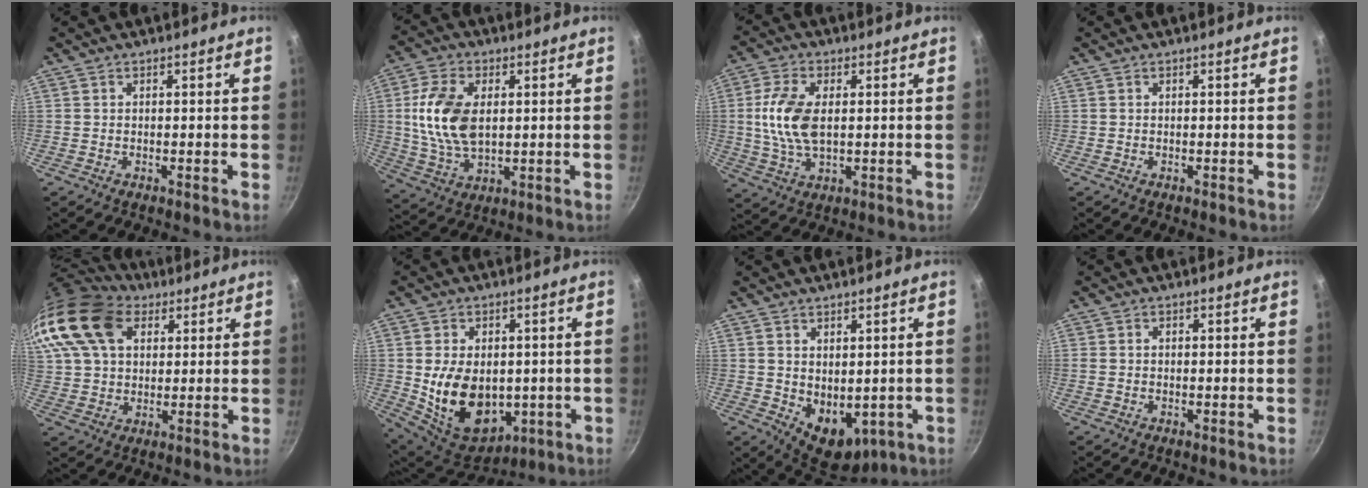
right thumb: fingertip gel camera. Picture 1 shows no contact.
{"total": 13.3, "force": [1.8, 7.9, 10.5], "torque": [-0.195, -0.005, 0.035]}
{"total": 10.5, "force": [1.0, 5.7, 8.8], "torque": [-0.178, 0.003, 0.018]}
{"total": 0.0}
{"total": 22.1, "force": [9.8, 15.2, 12.7], "torque": [-0.279, 0.026, 0.181]}
{"total": 16.0, "force": [-0.8, 11.3, 11.3], "torque": [-0.165, -0.018, 0.016]}
{"total": 8.8, "force": [0.1, 6.1, 6.4], "torque": [-0.066, -0.019, 0.026]}
{"total": 1.0, "force": [0.1, 0.9, 0.6], "torque": [-0.009, 0.004, 0.001]}